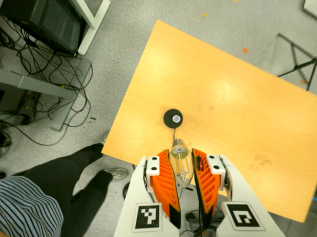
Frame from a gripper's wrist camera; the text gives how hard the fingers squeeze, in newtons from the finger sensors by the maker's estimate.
{"total": 20.3, "left": 25.3, "right": 15.2}